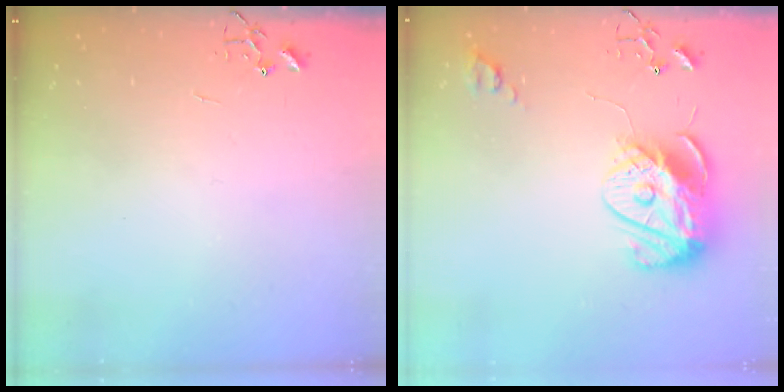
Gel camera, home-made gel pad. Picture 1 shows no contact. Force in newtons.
{"total": 13.9, "press": 13.8, "slide": 1.3}